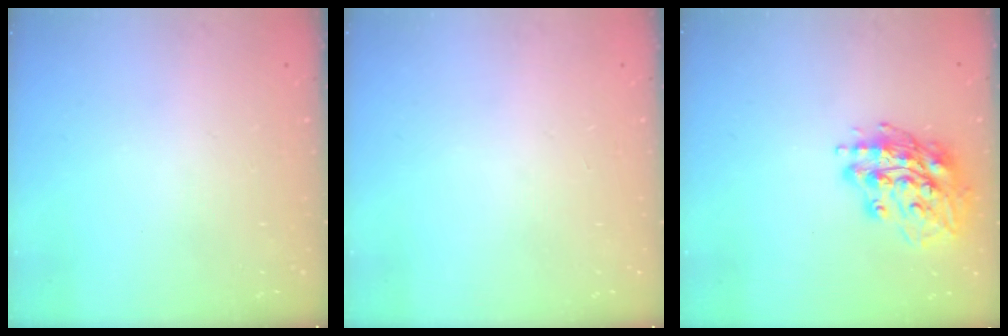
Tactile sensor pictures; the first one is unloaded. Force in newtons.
{"total": 0.0}
{"total": 16.0, "press": 16.0, "slide": 1.4}